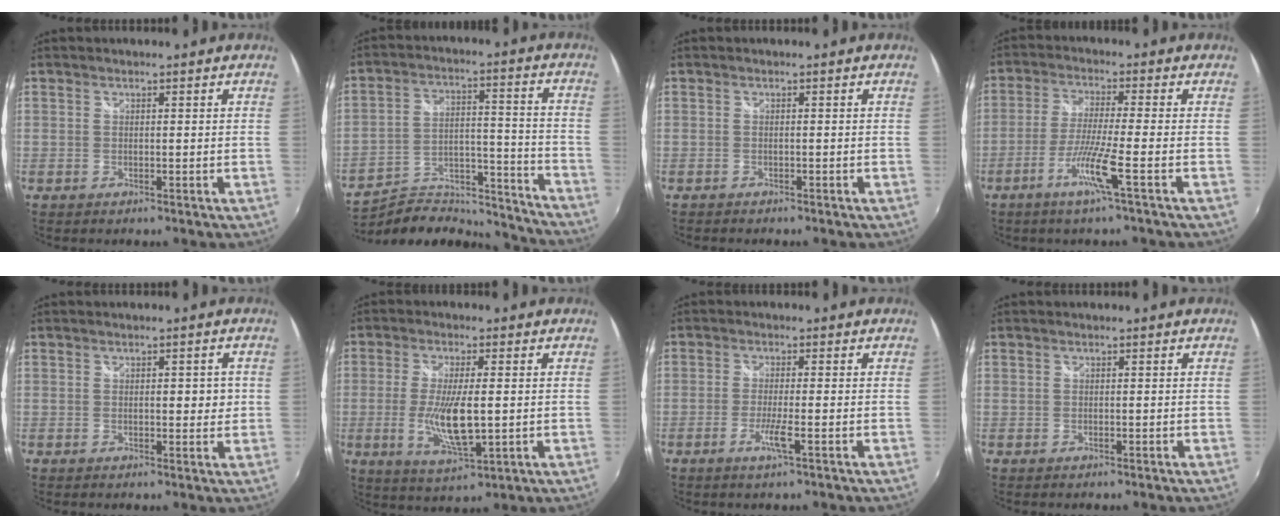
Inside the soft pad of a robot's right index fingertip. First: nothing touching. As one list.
[{"total": 19.0, "force": [-16.7, 6.7, 6.3], "torque": [-0.109, 0.036, -0.222]}, {"total": 1.2, "force": [-1.1, 0.2, 0.1], "torque": [-0.009, -0.007, -0.020]}, {"total": 7.3, "force": [-3.6, -1.2, 6.2], "torque": [-0.136, -0.009, -0.073]}, {"total": 2.4, "force": [0.2, 1.5, 1.9], "torque": [-0.020, 0.004, 0.004]}, {"total": 9.5, "force": [-1.1, 2.7, 9.0], "torque": [-0.176, -0.017, -0.017]}, {"total": 3.5, "force": [-1.7, -0.4, 3.1], "torque": [-0.065, -0.009, -0.035]}, {"total": 0.0}]